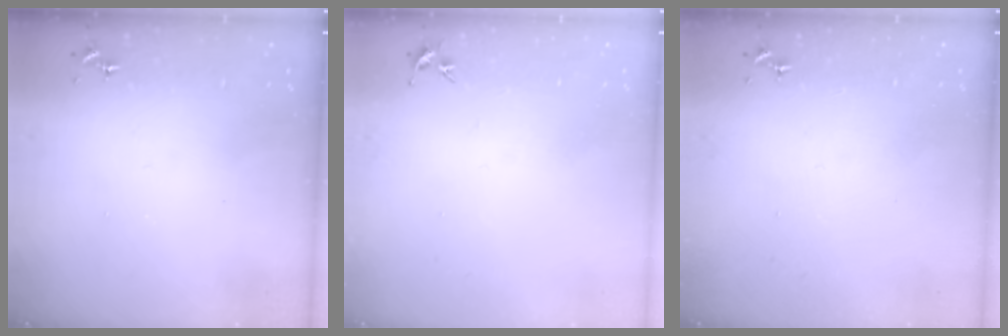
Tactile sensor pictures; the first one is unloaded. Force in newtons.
{"total": 3.6, "press": 3.5, "slide": 0.4}
{"total": 0.0}